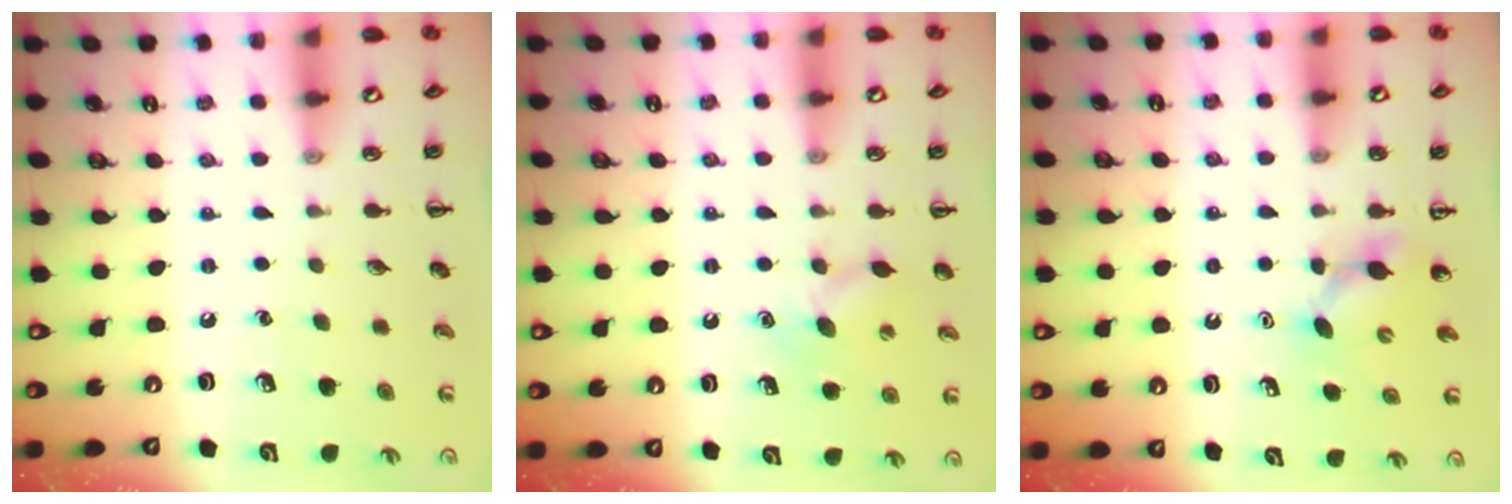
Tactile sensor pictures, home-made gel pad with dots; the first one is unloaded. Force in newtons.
{"total": 6.2, "press": 6.0, "slide": 1.4}
{"total": 4.0, "press": 3.9, "slide": 0.9}